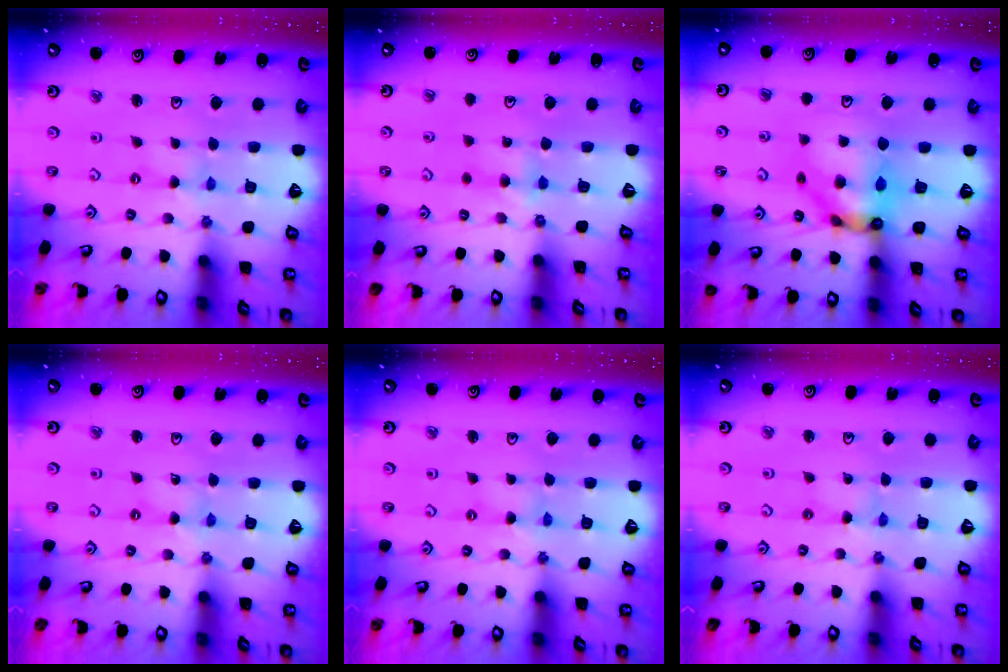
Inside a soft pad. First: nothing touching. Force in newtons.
{"total": 4.7, "press": 4.6, "slide": 0.7}
{"total": 11.8, "press": 11.7, "slide": 1.1}
{"total": 0.0}
{"total": 0.7, "press": 0.7, "slide": 0.2}
{"total": 1.3, "press": 1.3, "slide": 0.1}